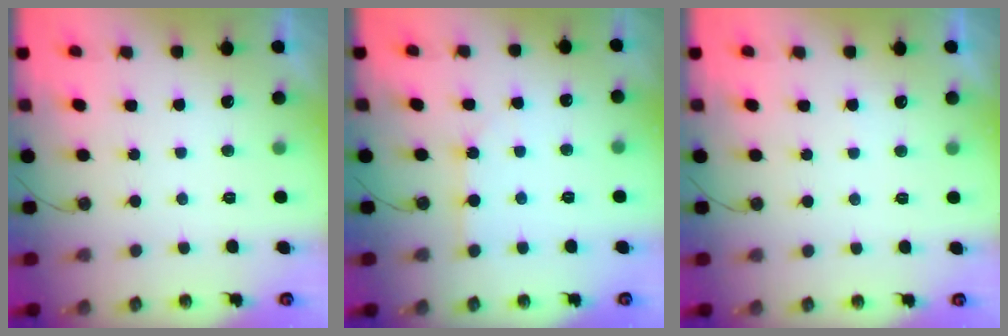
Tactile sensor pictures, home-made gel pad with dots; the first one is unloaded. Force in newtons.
{"total": 2.4, "press": 2.4, "slide": 0.3}
{"total": 2.9, "press": 2.9, "slide": 0.5}